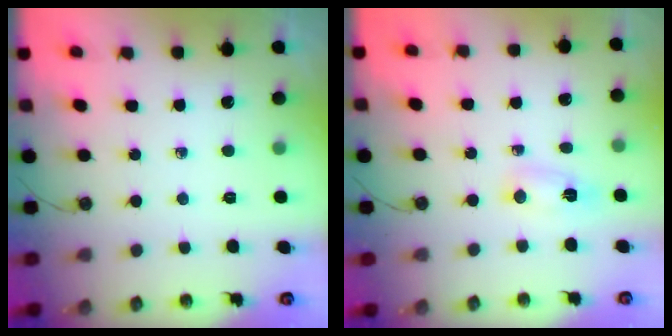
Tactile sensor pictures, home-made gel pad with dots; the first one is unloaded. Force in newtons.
{"total": 3.0, "press": 2.7, "slide": 1.4}